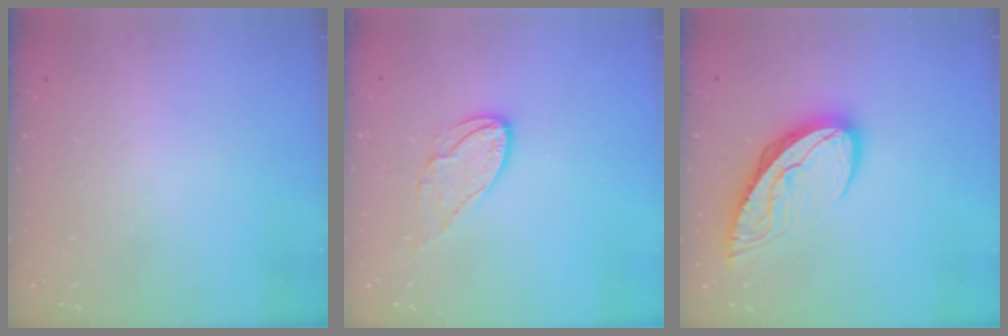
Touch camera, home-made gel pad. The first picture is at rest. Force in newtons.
{"total": 8.8, "press": 8.8, "slide": 0.6}
{"total": 10.9, "press": 10.8, "slide": 1.2}